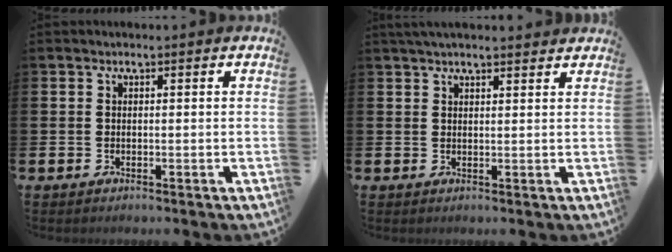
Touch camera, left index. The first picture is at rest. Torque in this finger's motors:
{"motor_torque": [0.85, -1.29, 0.04, 0.21]}